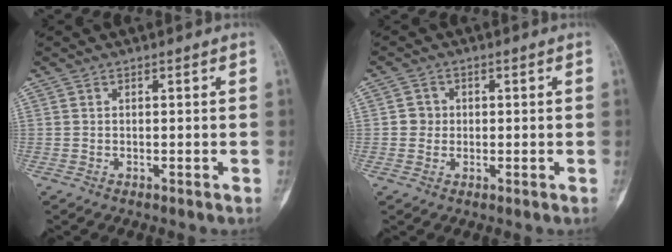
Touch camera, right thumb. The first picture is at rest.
{"total": 2.4, "force": [0.0, 2.4, 0.6], "torque": [0.007, 0.006, -0.003]}